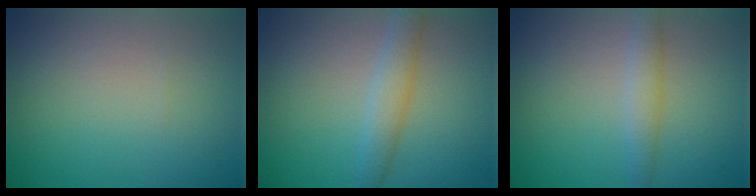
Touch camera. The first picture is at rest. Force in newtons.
{"total": 2.6, "press": 2.6, "slide": 0.1}
{"total": 1.9, "press": 1.9, "slide": 0.1}